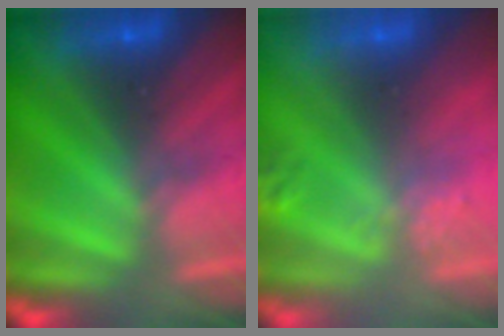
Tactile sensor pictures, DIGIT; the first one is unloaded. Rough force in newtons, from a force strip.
{"total": 2.7}